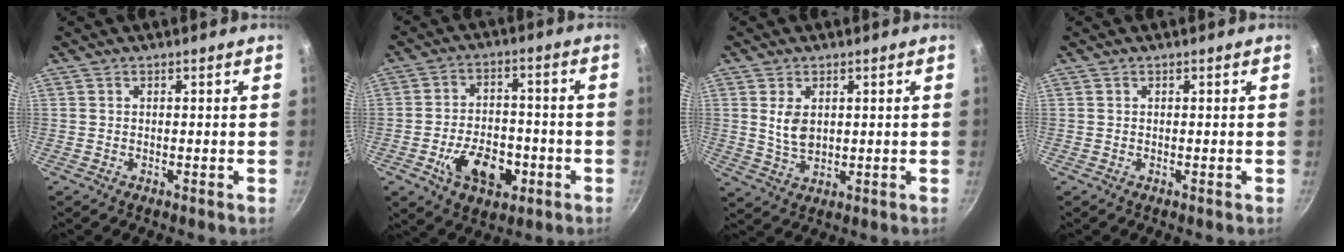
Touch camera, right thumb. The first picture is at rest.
{"total": 12.2, "force": [-4.3, 7.8, 8.3], "torque": [-0.108, 0.024, -0.065]}
{"total": 5.2, "force": [1.3, 3.3, 3.8], "torque": [-0.065, -0.015, 0.032]}
{"total": 0.0}